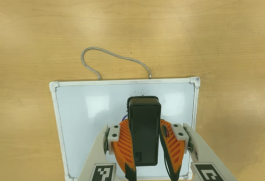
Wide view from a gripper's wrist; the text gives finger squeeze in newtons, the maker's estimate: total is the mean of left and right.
{"total": 6.1, "left": 5.2, "right": 7.0}